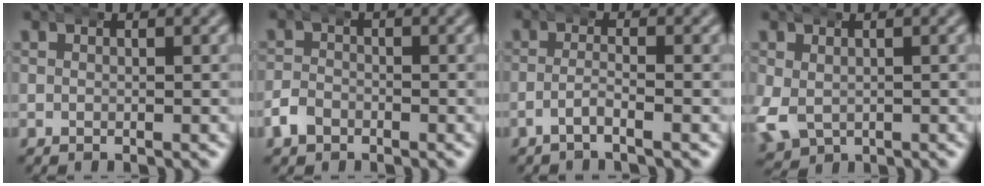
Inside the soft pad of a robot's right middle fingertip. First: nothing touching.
{"total": 2.1, "force": [-1.2, 1.6, 0.6], "torque": [-0.016, 0.005, -0.029]}
{"total": 2.0, "force": [-1.6, -0.1, 1.3], "torque": [-0.031, -0.001, -0.029]}
{"total": 3.7, "force": [-0.4, 3.2, 1.7], "torque": [-0.054, -0.024, 0.008]}